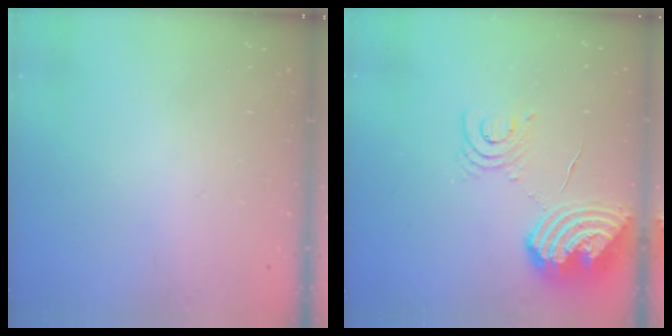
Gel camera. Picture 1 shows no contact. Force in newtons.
{"total": 13.4, "press": 13.3, "slide": 1.7}